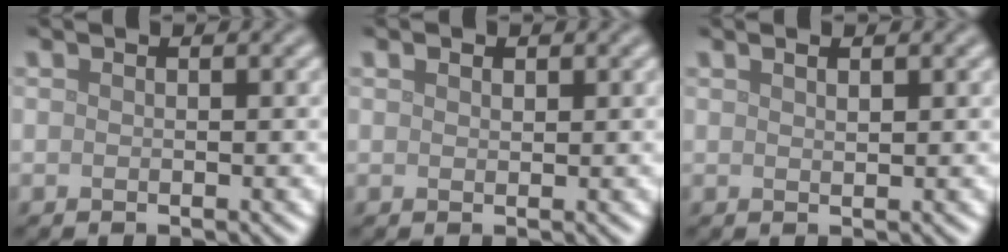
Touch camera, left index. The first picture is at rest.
{"total": 0.7, "force": [0.5, 0.4, 0.3], "torque": [-0.006, -0.001, 0.010]}
{"total": 0.9, "force": [0.6, 0.1, 0.6], "torque": [-0.011, 0.002, 0.011]}